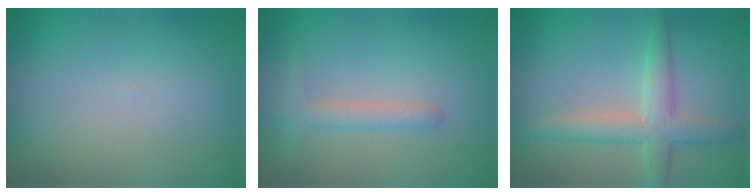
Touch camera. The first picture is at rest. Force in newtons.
{"total": 1.8, "press": 1.8, "slide": 0.1}
{"total": 3.9, "press": 3.9, "slide": 0.1}